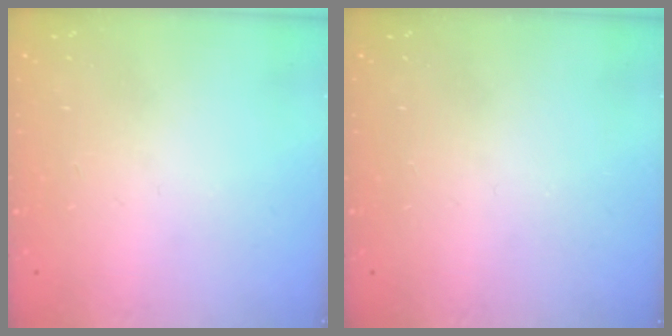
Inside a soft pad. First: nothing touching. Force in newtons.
{"total": 0.0}